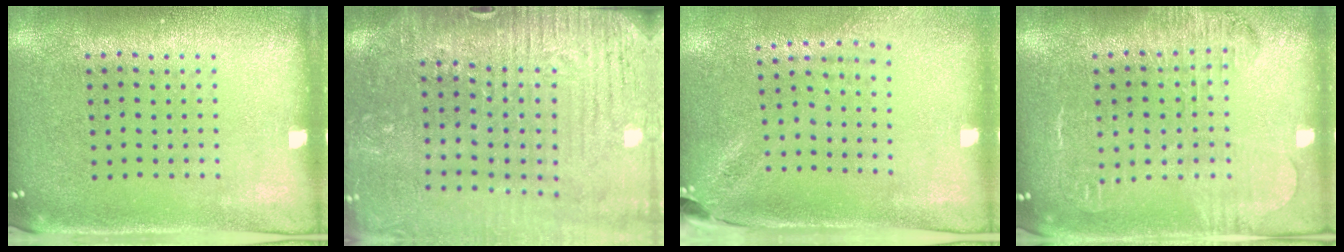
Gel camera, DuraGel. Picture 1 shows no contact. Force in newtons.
{"total": 3.7, "press": 3.7, "slide": 0.5}
{"total": 2.0, "press": 1.6, "slide": 1.2}
{"total": 1.8, "press": 1.7, "slide": 0.7}